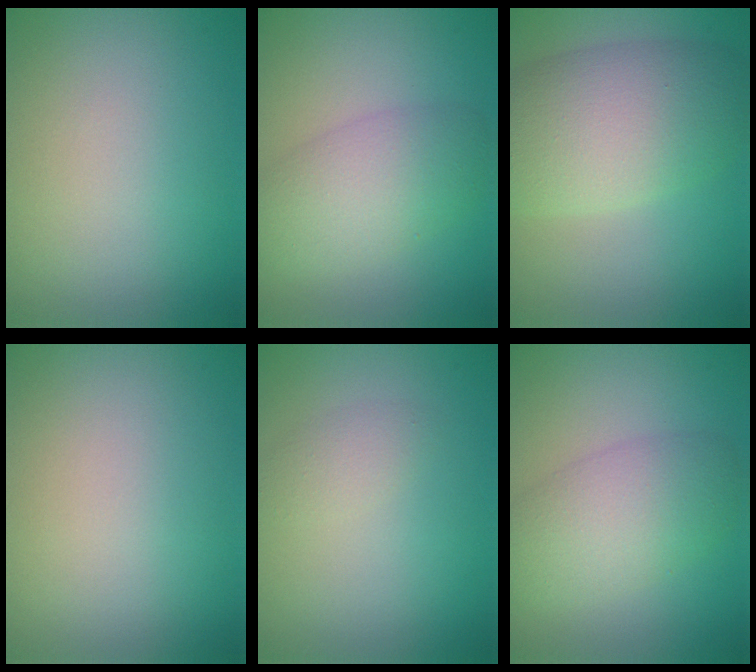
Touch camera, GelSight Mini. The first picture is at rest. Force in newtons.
{"total": 4.9, "press": 4.9, "slide": 0.2}
{"total": 8.4, "press": 8.4, "slide": 0.3}
{"total": 0.0}
{"total": 1.3, "press": 1.3, "slide": 0.0}
{"total": 5.2, "press": 5.2, "slide": 0.4}